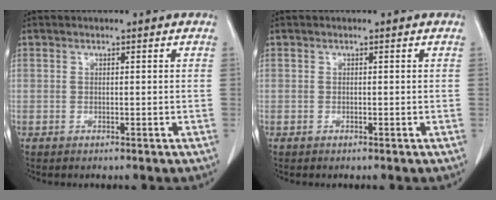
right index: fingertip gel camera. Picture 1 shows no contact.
{"total": 0.0}